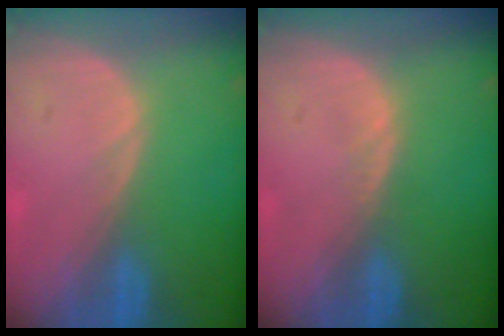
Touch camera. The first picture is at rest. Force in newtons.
{"total": 0.7, "press": 0.6, "slide": 0.3}